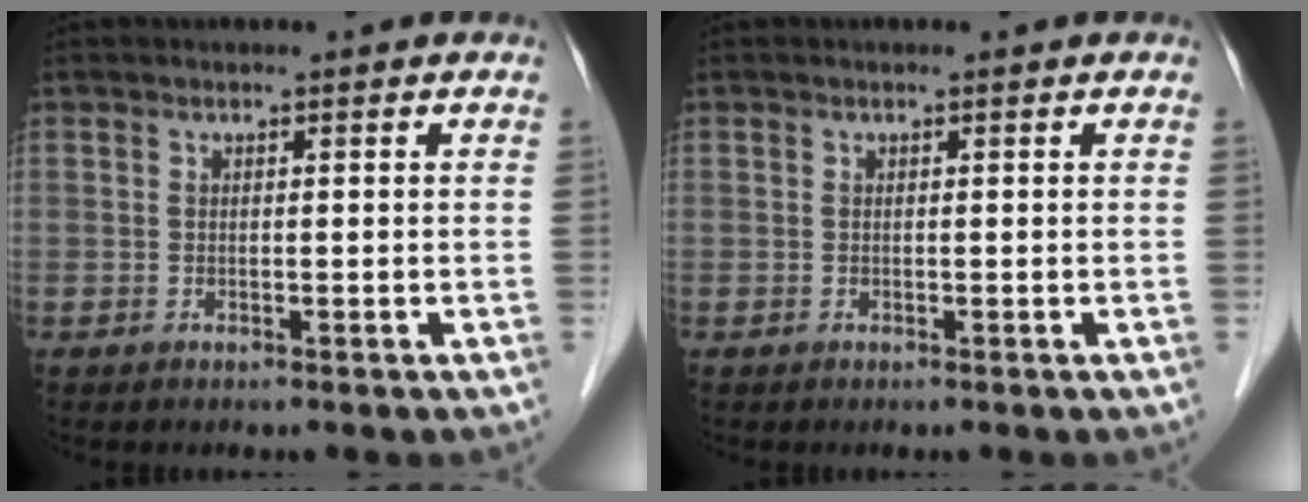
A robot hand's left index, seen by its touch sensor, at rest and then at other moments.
{"total": 0.0}